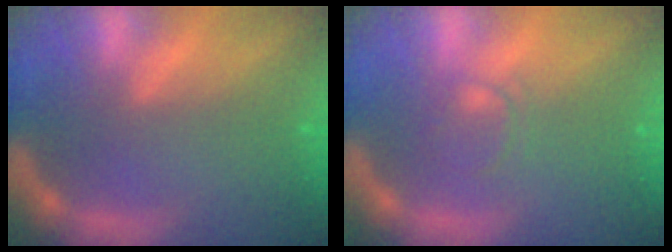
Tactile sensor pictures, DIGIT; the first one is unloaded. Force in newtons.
{"total": 2.0}